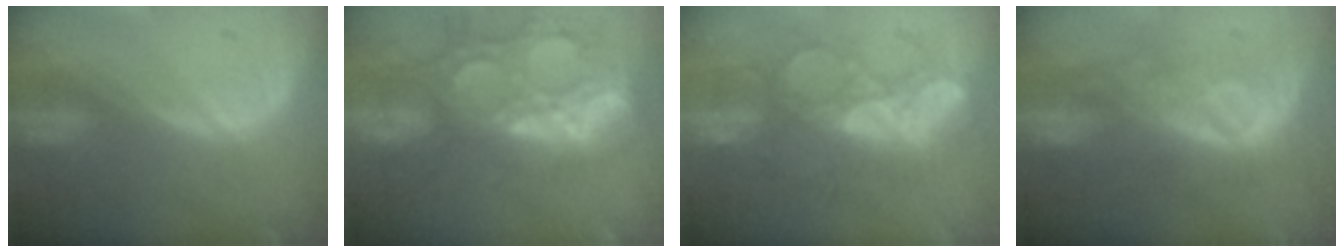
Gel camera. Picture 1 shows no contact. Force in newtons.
{"total": 14.8, "press": 12.3, "slide": 8.3}
{"total": 9.1, "press": 8.8, "slide": 2.1}
{"total": 8.8, "press": 8.3, "slide": 2.8}